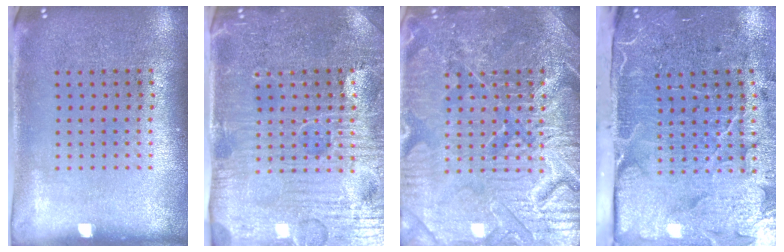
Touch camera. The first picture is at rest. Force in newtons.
{"total": 5.0, "press": 4.7, "slide": 1.8}
{"total": 7.8, "press": 7.7, "slide": 1.0}
{"total": 5.1, "press": 4.0, "slide": 3.2}